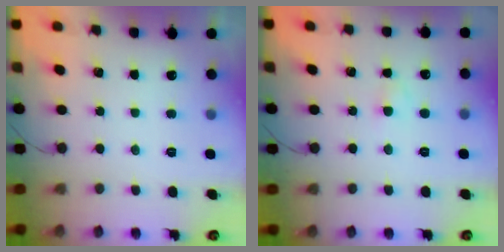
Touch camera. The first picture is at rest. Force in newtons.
{"total": 1.8, "press": 1.6, "slide": 0.9}